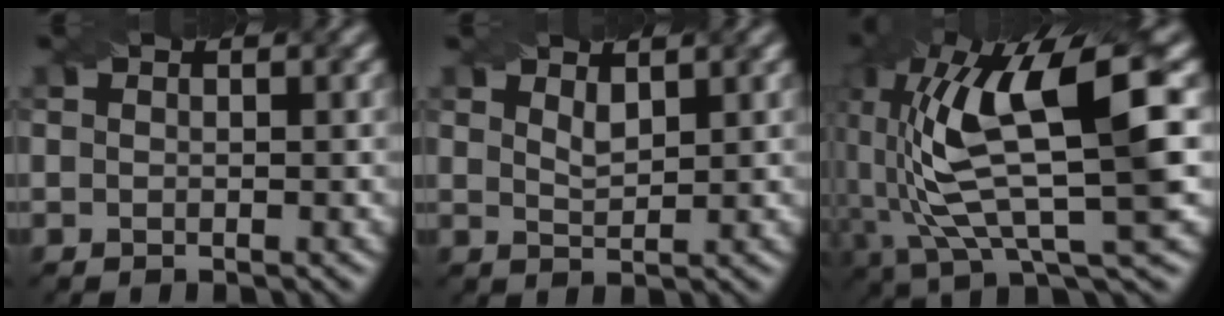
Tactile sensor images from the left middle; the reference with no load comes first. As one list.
[{"total": 1.5, "force": [1.1, 0.5, 0.9], "torque": [-0.020, -0.004, 0.023]}, {"total": 12.2, "force": [1.8, 3.7, 11.5], "torque": [-0.221, 0.005, 0.040]}]